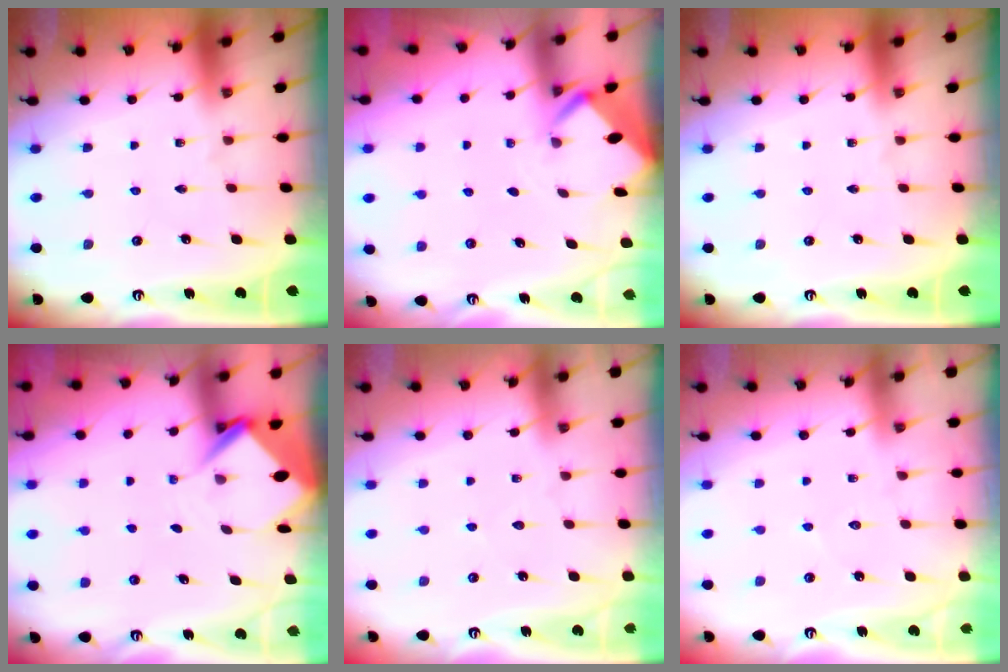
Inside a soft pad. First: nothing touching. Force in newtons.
{"total": 2.1, "press": 2.1, "slide": 0.0}
{"total": 0.0}
{"total": 4.2, "press": 4.2, "slide": 0.2}
{"total": 2.3, "press": 2.3, "slide": 0.3}
{"total": 5.4, "press": 5.4, "slide": 0.6}